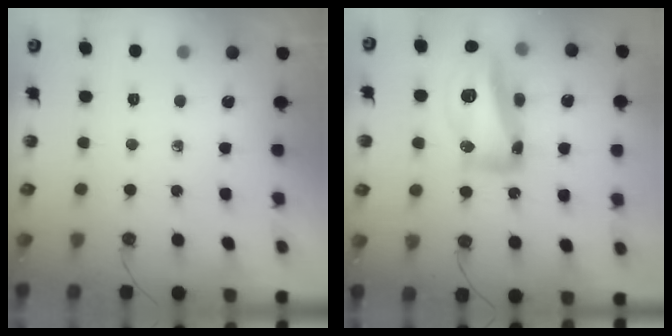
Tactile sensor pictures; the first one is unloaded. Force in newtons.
{"total": 18.3, "press": 18.3, "slide": 1.5}